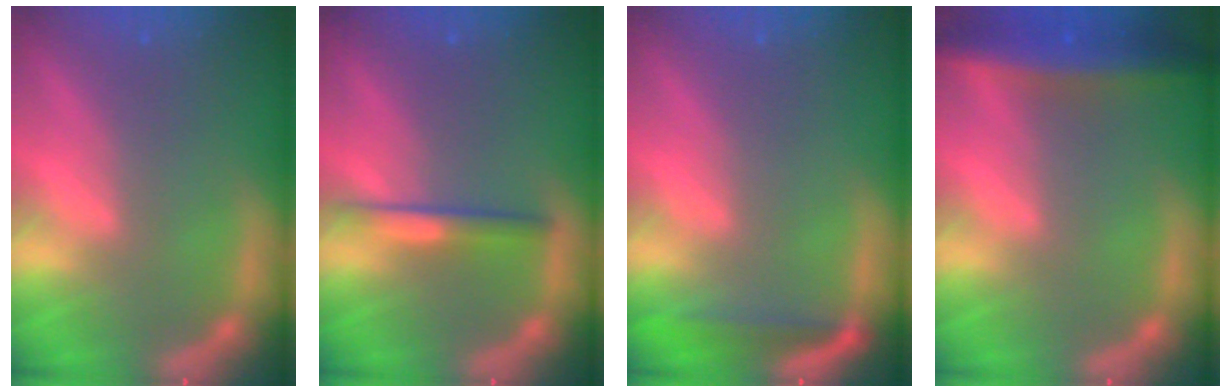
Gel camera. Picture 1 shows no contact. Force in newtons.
{"total": 2.5}
{"total": 3.0}
{"total": 6.5}